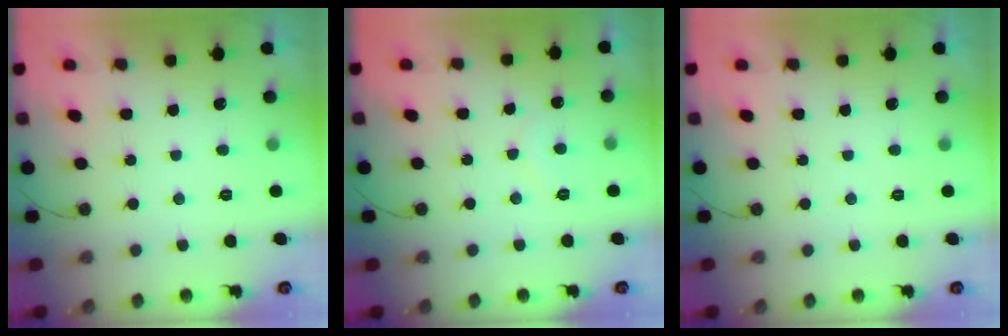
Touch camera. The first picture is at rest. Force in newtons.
{"total": 5.3, "press": 5.3, "slide": 0.4}
{"total": 0.0}